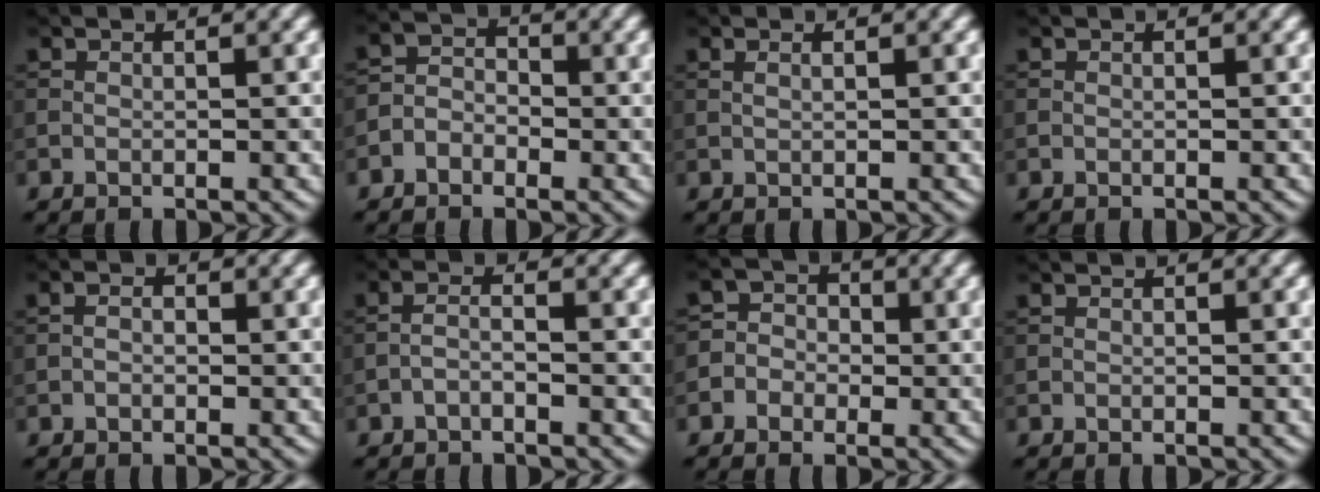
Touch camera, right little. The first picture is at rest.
{"total": 2.3, "force": [-1.3, 1.6, 0.9], "torque": [-0.013, 0.010, -0.034]}
{"total": 0.9, "force": [0.5, 0.3, 0.7], "torque": [-0.009, -0.007, 0.005]}
{"total": 0.0}
{"total": 1.6, "force": [0.1, 1.2, 1.1], "torque": [-0.013, -0.002, -0.014]}
{"total": 1.4, "force": [-0.9, 0.3, 1.0], "torque": [-0.023, 0.005, -0.024]}
{"total": 3.5, "force": [-0.9, 3.3, 0.8], "torque": [0.011, 0.017, -0.041]}
{"total": 0.0}